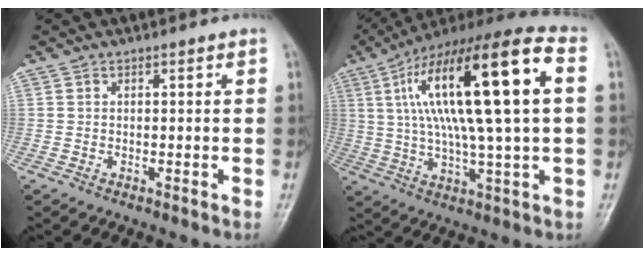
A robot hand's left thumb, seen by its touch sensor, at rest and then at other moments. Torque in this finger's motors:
{"motor_torque": [0.86, 0.85, 2.58, -0.19, 0.85]}